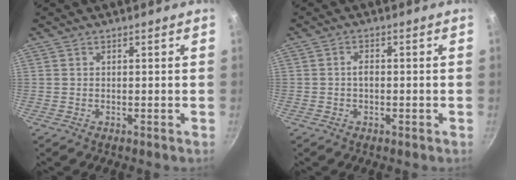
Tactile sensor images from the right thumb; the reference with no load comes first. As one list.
[{"total": 2.0, "force": [-0.3, 1.4, 1.4], "torque": [-0.016, 0.010, -0.006]}]